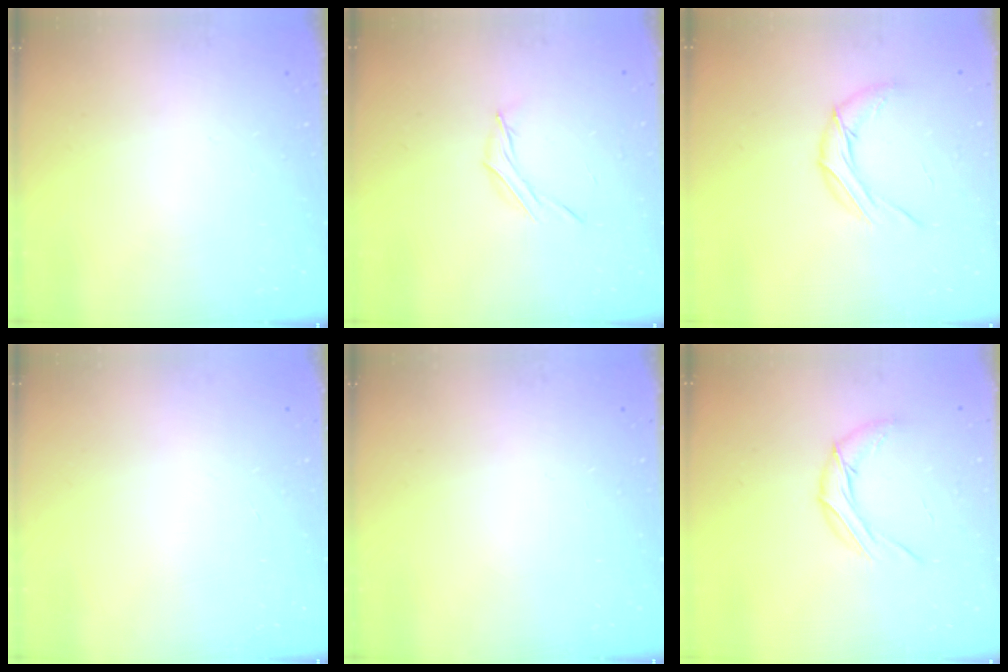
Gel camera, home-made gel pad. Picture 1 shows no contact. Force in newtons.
{"total": 6.4, "press": 6.2, "slide": 1.4}
{"total": 9.0, "press": 9.0, "slide": 0.7}
{"total": 0.0}
{"total": 0.0}
{"total": 9.0, "press": 9.0, "slide": 0.7}